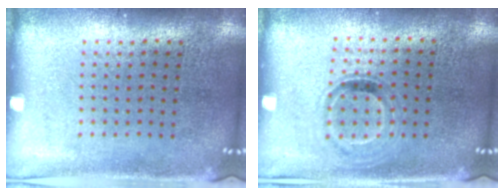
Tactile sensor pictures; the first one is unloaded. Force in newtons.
{"total": 1.0, "press": 0.8, "slide": 0.6}